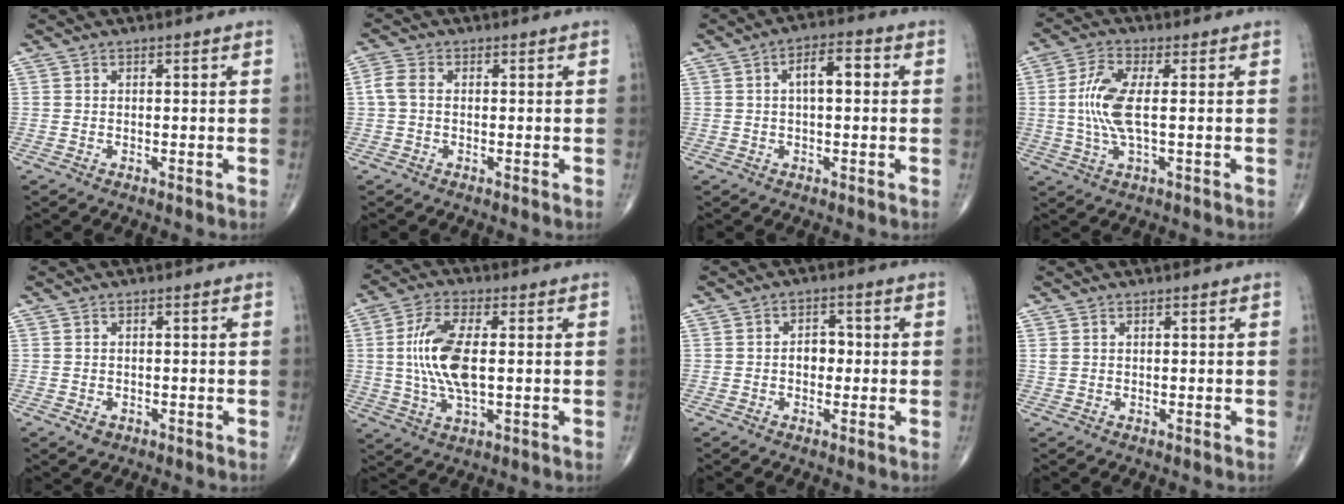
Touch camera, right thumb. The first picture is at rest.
{"total": 3.1, "force": [0.0, 2.0, 2.3], "torque": [-0.054, 0.007, -0.005]}
{"total": 6.0, "force": [1.0, 2.6, 5.3], "torque": [-0.081, 0.016, 0.009]}
{"total": 8.5, "force": [0.2, 2.6, 8.1], "torque": [-0.193, 0.001, 0.002]}
{"total": 1.6, "force": [-0.7, 1.3, 0.7], "torque": [-0.003, 0.003, -0.005]}
{"total": 12.2, "force": [0.7, 5.0, 11.1], "torque": [-0.234, 0.000, 0.014]}
{"total": 3.6, "force": [-0.3, 2.6, 2.5], "torque": [-0.022, 0.013, -0.009]}
{"total": 0.8, "force": [0.4, 0.5, 0.5], "torque": [-0.008, 0.005, 0.011]}